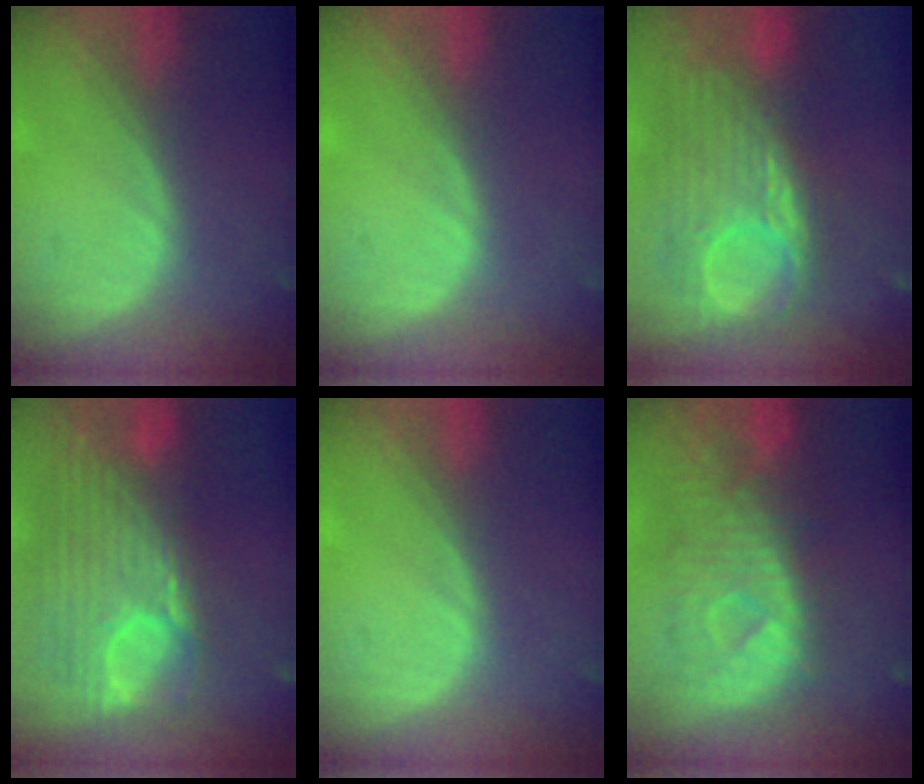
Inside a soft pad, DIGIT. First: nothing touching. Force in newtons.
{"total": 0.0}
{"total": 11.8, "press": 10.6, "slide": 5.1}
{"total": 12.5, "press": 10.6, "slide": 6.7}
{"total": 0.0}
{"total": 10.8, "press": 9.7, "slide": 4.8}